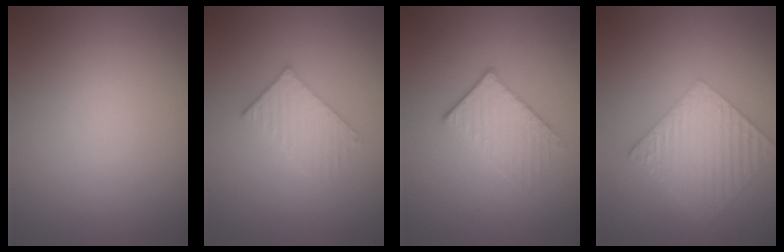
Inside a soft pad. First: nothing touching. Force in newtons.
{"total": 3.0, "press": 3.0, "slide": 0.5}
{"total": 2.2, "press": 1.9, "slide": 1.2}
{"total": 6.4, "press": 4.4, "slide": 4.6}